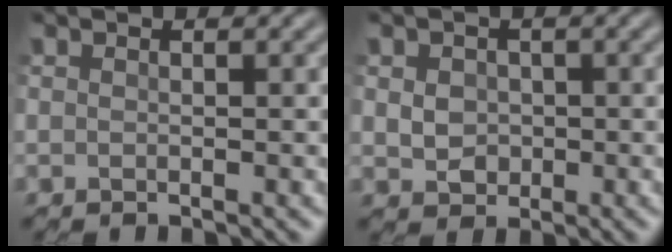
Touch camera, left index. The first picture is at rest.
{"total": 2.8, "force": [-0.1, 2.4, 1.5], "torque": [-0.034, -0.002, -0.001]}